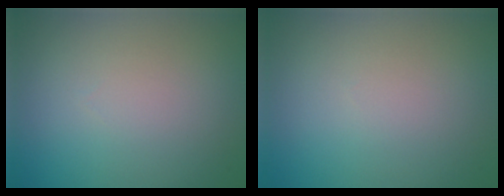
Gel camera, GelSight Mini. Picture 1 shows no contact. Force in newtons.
{"total": 0.0}